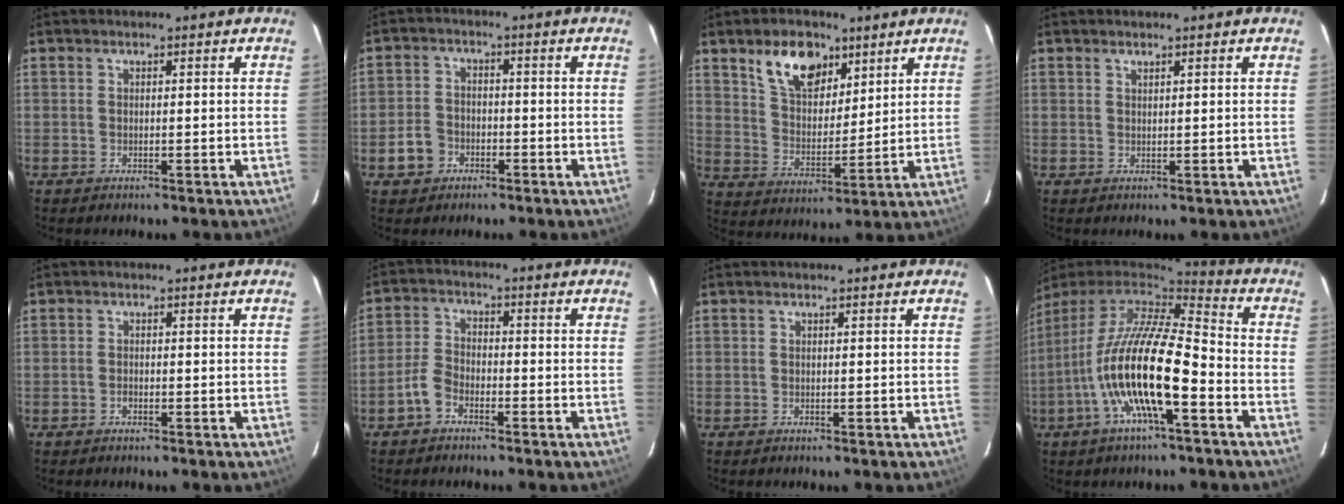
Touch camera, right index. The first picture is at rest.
{"total": 5.2, "force": [-2.5, 4.3, 1.5], "torque": [-0.044, 0.017, -0.041]}
{"total": 11.7, "force": [6.9, 6.7, 6.7], "torque": [-0.115, 0.016, 0.131]}
{"total": 0.7, "force": [0.6, 0.1, 0.2], "torque": [-0.004, 0.001, 0.012]}
{"total": 0.8, "force": [-0.6, 0.5, 0.4], "torque": [-0.008, 0.001, -0.011]}
{"total": 4.2, "force": [-2.7, 2.4, 2.2], "torque": [-0.051, 0.014, -0.055]}
{"total": 0.0}
{"total": 18.1, "force": [-6.5, 4.2, 16.4], "torque": [-0.302, -0.024, -0.128]}